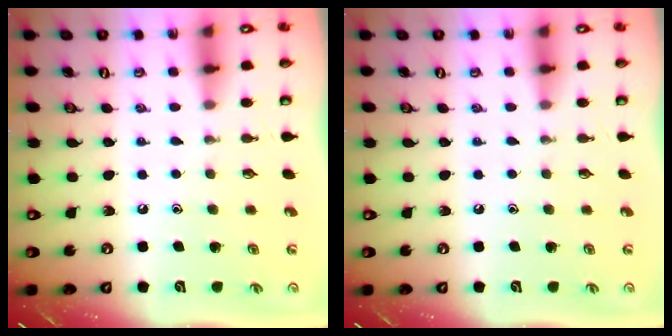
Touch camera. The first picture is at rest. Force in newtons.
{"total": 0.0}